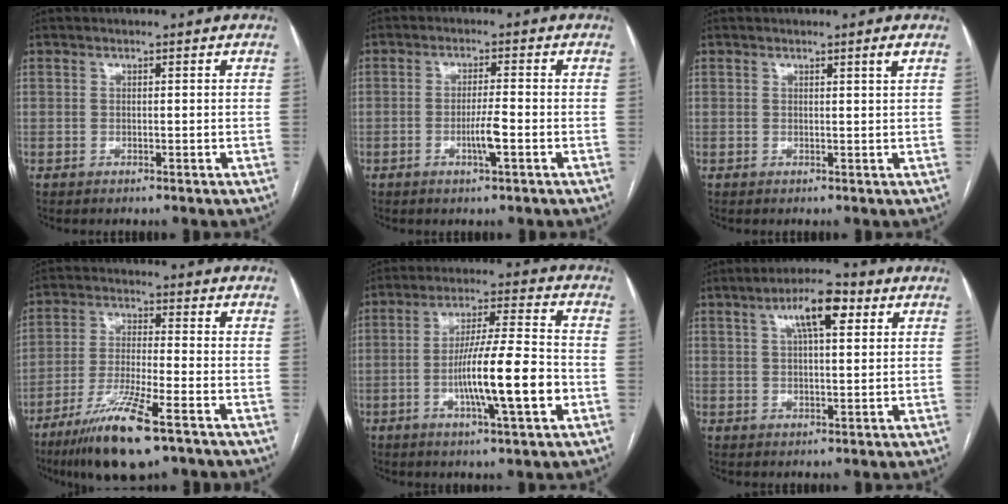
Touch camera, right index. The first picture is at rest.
{"total": 3.7, "force": [-1.3, 0.1, 3.4], "torque": [-0.065, -0.004, -0.024]}
{"total": 1.2, "force": [0.7, -0.4, 0.9], "torque": [-0.018, -0.009, 0.013]}
{"total": 12.0, "force": [-7.4, 1.1, 9.3], "torque": [-0.181, -0.030, -0.130]}
{"total": 12.9, "force": [-3.3, 0.7, 12.5], "torque": [-0.216, -0.001, -0.059]}
{"total": 7.8, "force": [3.5, 2.0, 6.7], "torque": [-0.118, 0.015, 0.056]}